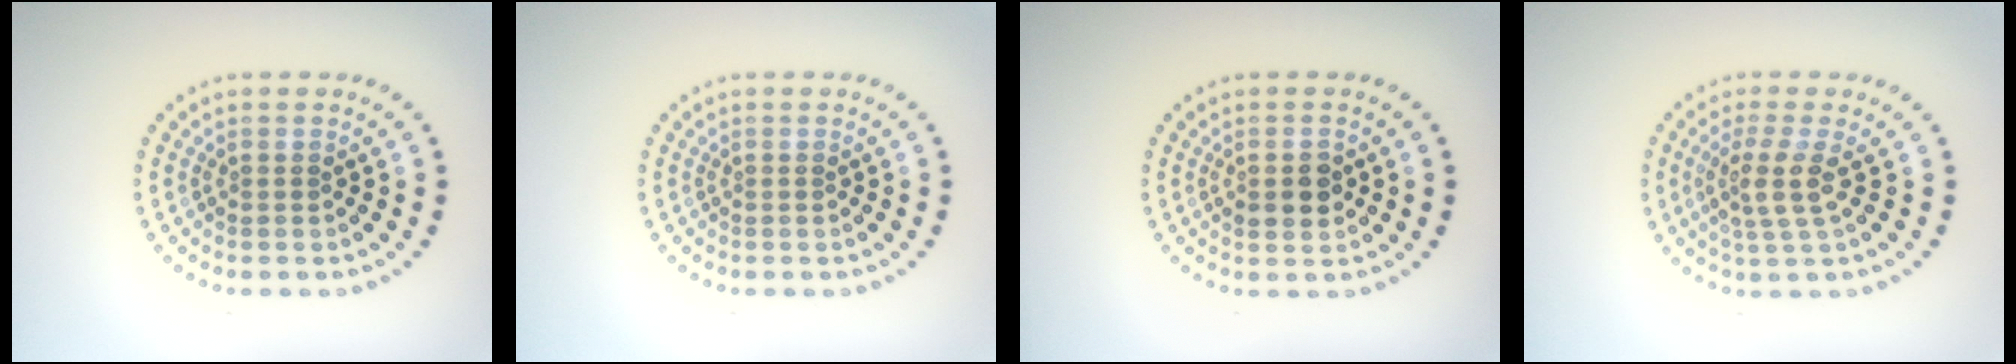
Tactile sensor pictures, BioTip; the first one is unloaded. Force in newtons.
{"total": 0.0}
{"total": 2.6, "press": 2.6, "slide": 0.2}
{"total": 2.9, "press": 2.2, "slide": 1.9}